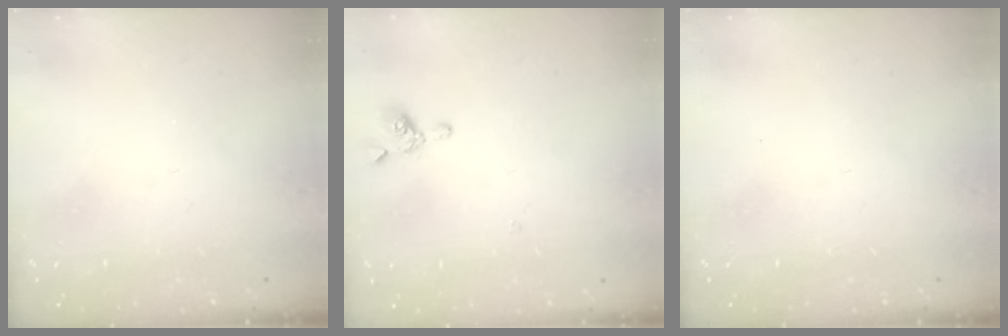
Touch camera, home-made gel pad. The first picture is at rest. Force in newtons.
{"total": 2.3, "press": 2.3, "slide": 0.5}
{"total": 0.0}